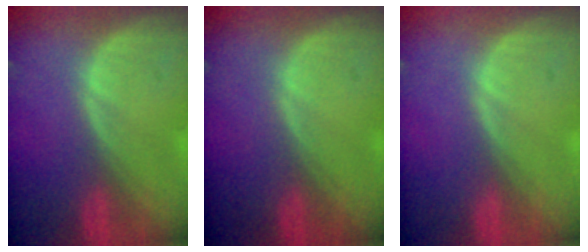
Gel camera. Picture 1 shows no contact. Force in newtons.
{"total": 0.0}
{"total": 0.0}